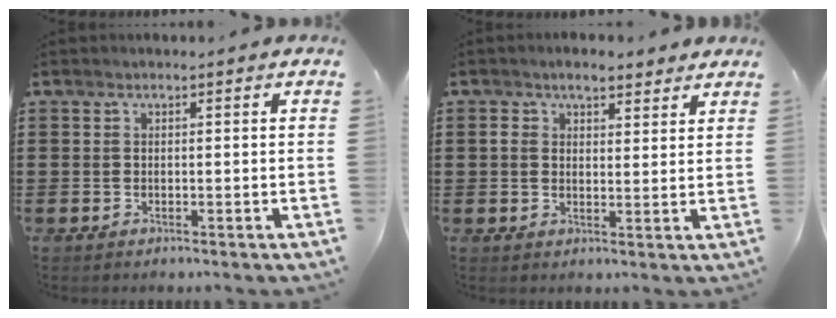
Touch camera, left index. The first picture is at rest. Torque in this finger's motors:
{"motor_torque": [0.24, -0.37, 0.50, 0.10]}